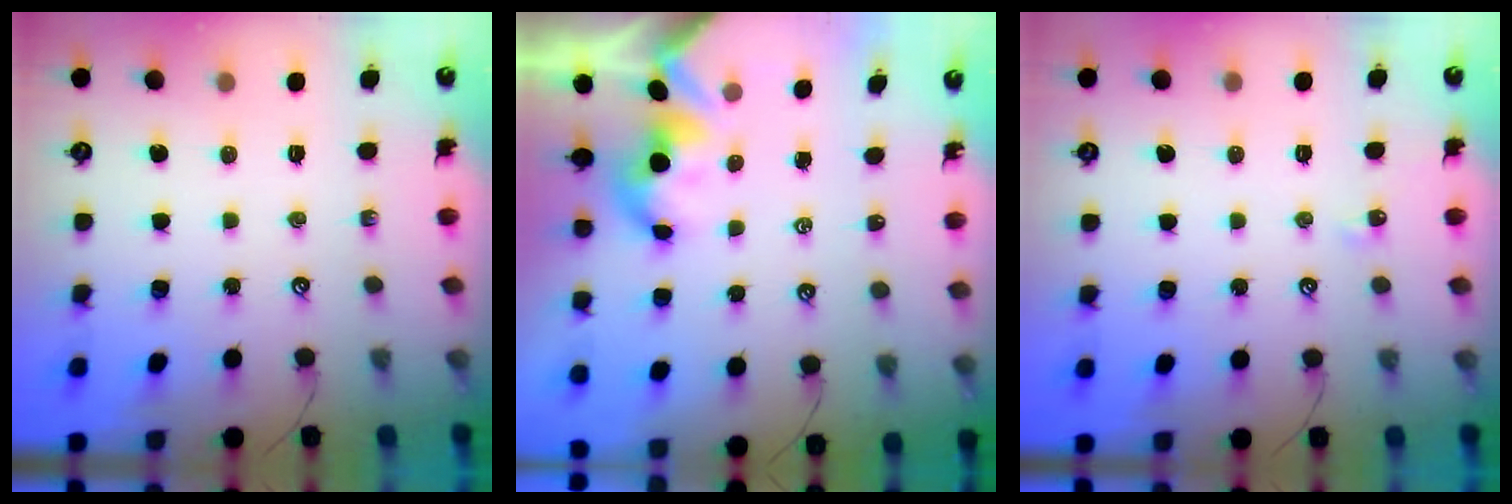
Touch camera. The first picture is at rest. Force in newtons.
{"total": 1.7, "press": 1.6, "slide": 0.2}
{"total": 2.9, "press": 2.9, "slide": 0.4}